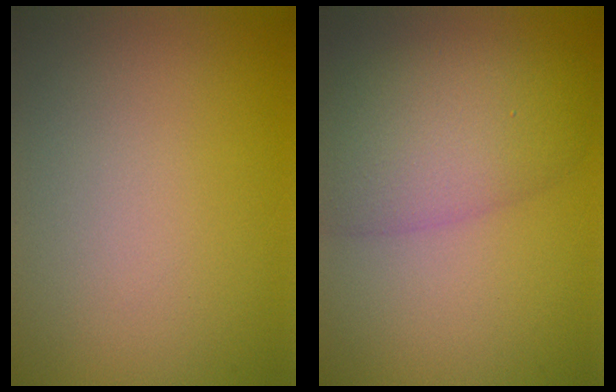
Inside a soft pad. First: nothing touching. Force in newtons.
{"total": 7.1, "press": 7.1, "slide": 0.4}